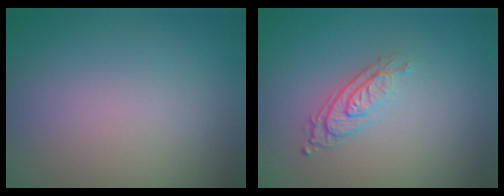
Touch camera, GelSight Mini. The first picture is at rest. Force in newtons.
{"total": 2.8, "press": 2.0, "slide": 1.8}